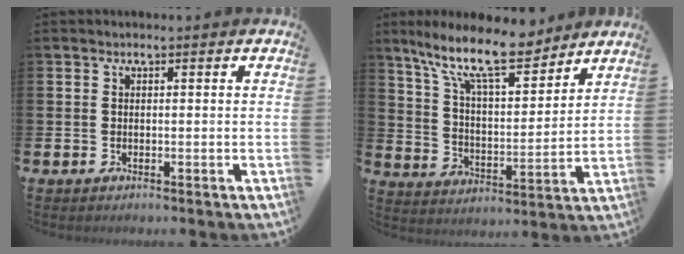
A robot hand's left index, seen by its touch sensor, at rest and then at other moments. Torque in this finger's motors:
{"motor_torque": [1.01, -0.87, 1.05, 0.21]}